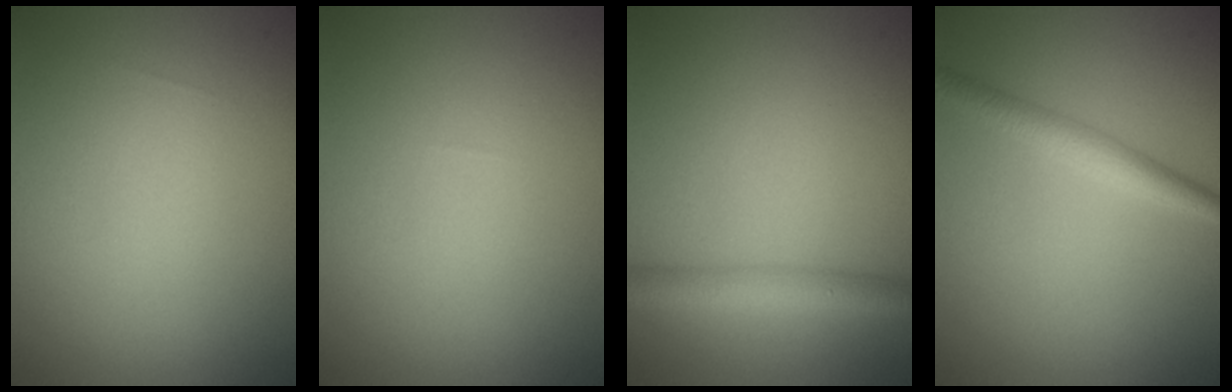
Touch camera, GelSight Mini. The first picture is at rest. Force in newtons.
{"total": 0.0}
{"total": 3.4, "press": 3.4, "slide": 0.2}
{"total": 2.5, "press": 2.5, "slide": 0.0}